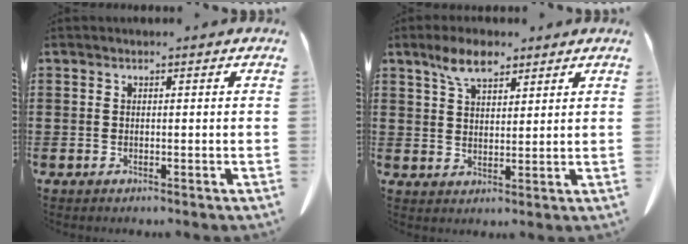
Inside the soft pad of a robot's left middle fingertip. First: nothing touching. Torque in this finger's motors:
{"motor_torque": [1.71, 0.43, 0.02, -0.01]}